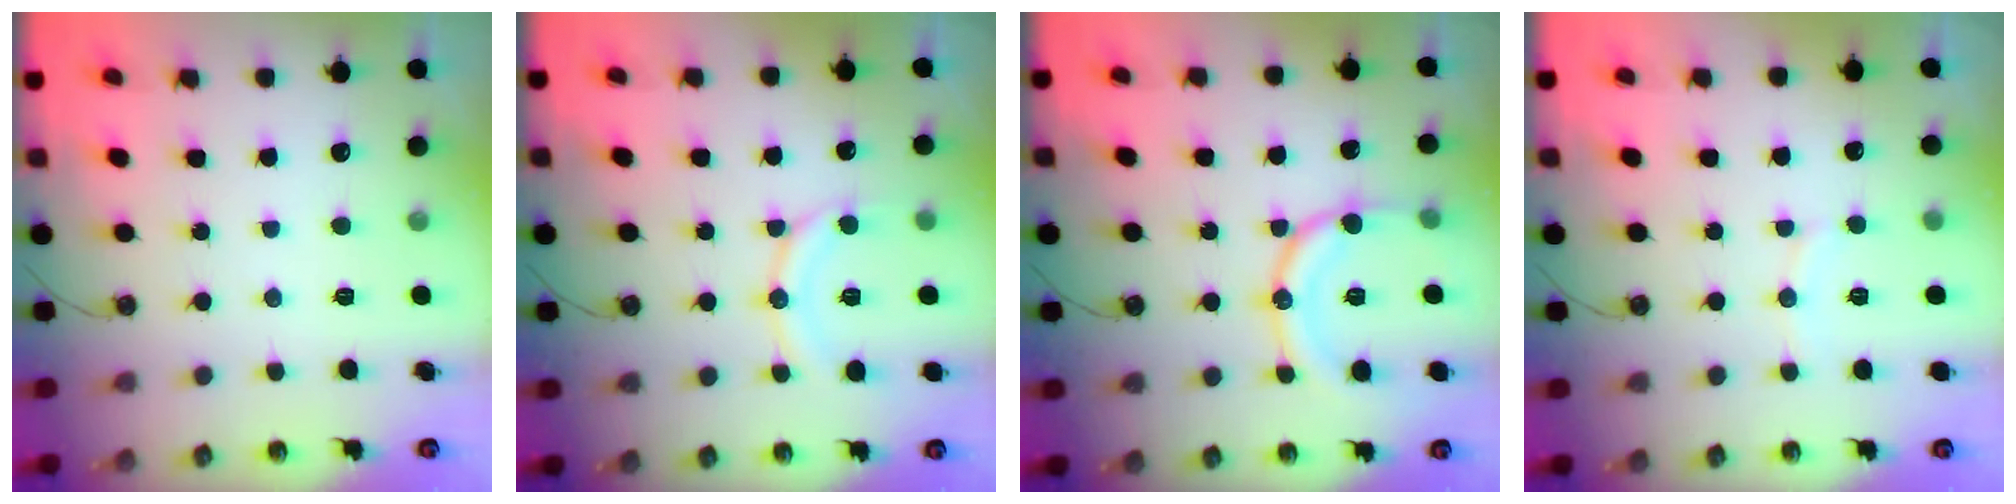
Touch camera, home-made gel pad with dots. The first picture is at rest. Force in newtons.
{"total": 11.4, "press": 11.3, "slide": 1.0}
{"total": 14.1, "press": 14.1, "slide": 0.5}
{"total": 4.8, "press": 4.8, "slide": 0.6}